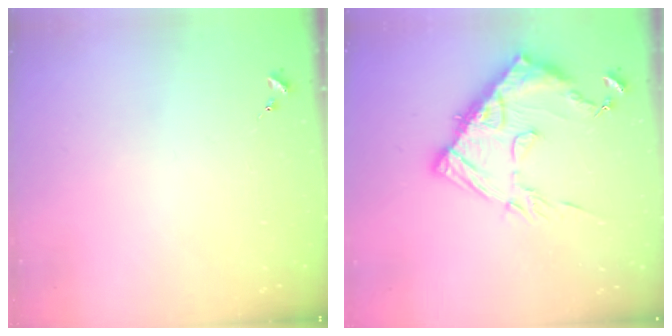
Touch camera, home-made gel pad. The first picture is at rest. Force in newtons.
{"total": 15.8, "press": 15.7, "slide": 1.6}